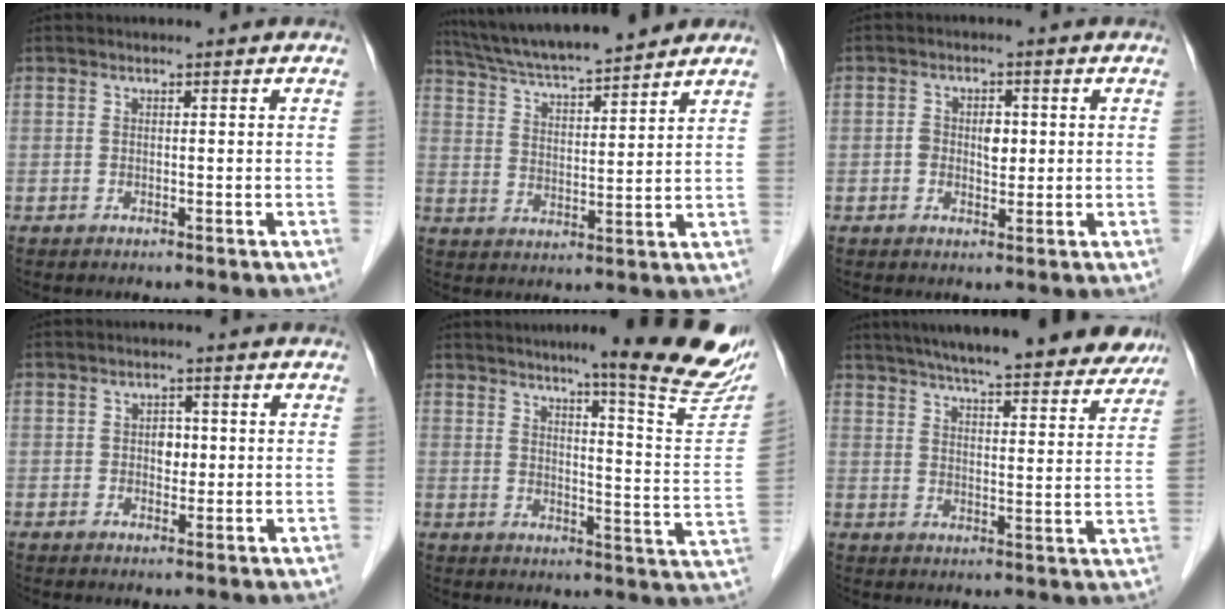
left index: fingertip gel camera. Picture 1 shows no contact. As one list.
[{"total": 15.4, "force": [13.7, 1.2, 6.9], "torque": [-0.122, 0.024, 0.225]}, {"total": 3.3, "force": [0.1, 2.0, 2.6], "torque": [-0.040, 0.007, 0.005]}, {"total": 2.3, "force": [0.1, 1.7, 1.6], "torque": [-0.023, 0.005, 0.003]}, {"total": 18.6, "force": [14.7, -0.2, 11.3], "torque": [-0.134, -0.059, 0.176]}, {"total": 25.5, "force": [22.1, 4.3, 12.0], "torque": [-0.187, -0.001, 0.280]}]